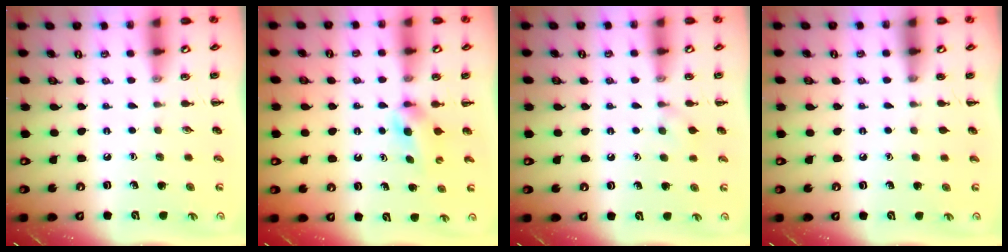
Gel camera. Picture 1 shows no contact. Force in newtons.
{"total": 3.9, "press": 3.6, "slide": 1.3}
{"total": 4.6, "press": 4.4, "slide": 1.3}
{"total": 0.0}